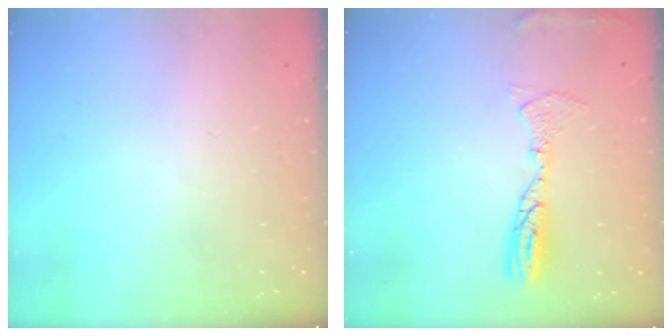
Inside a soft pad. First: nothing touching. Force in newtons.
{"total": 9.1, "press": 8.9, "slide": 1.7}